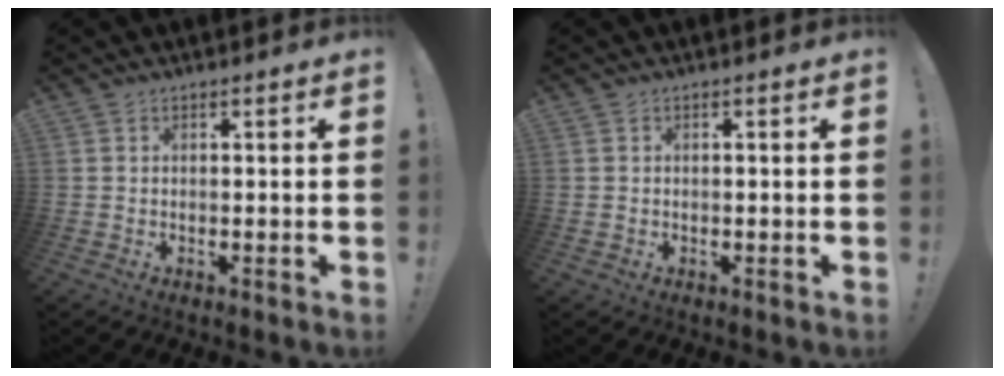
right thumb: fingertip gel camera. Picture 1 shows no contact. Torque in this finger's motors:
{"motor_torque": [-0.31, -0.32, 0.17, -0.10, 0.03]}